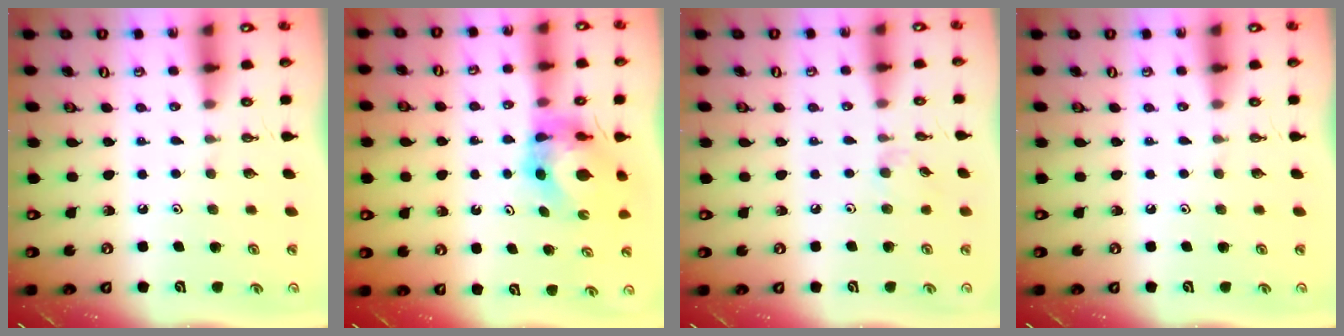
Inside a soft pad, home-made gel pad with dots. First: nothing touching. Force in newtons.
{"total": 6.8, "press": 6.8, "slide": 0.5}
{"total": 4.0, "press": 4.0, "slide": 0.6}
{"total": 0.0}